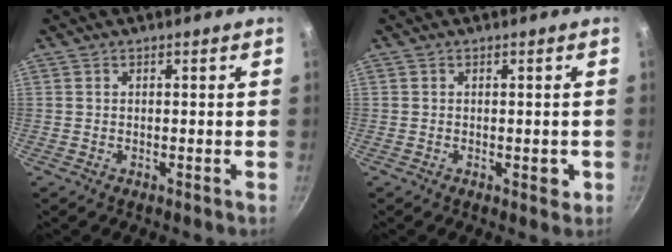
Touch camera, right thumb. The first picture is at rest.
{"total": 2.2, "force": [-0.5, 1.3, 1.7], "torque": [-0.012, 0.001, -0.007]}